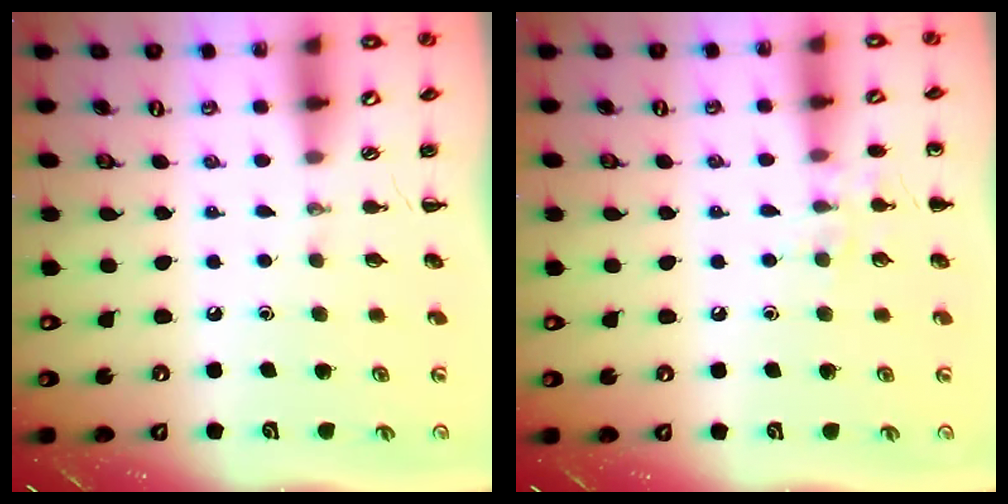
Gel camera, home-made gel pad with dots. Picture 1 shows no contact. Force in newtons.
{"total": 7.4, "press": 7.1, "slide": 1.9}